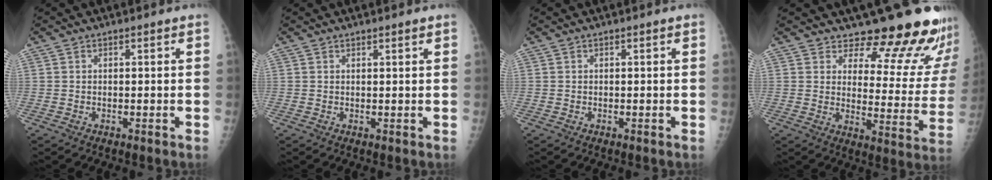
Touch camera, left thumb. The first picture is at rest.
{"total": 0.8, "force": [0.6, 0.0, 0.5], "torque": [-0.007, -0.005, 0.011]}
{"total": 0.0}
{"total": 17.4, "force": [15.5, 5.1, 6.2], "torque": [-0.030, -0.141, 0.181]}